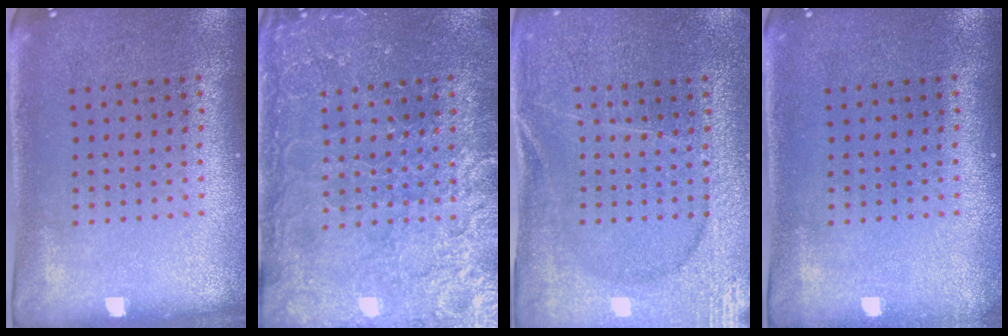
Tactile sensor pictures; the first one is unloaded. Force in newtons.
{"total": 3.7, "press": 3.7, "slide": 0.5}
{"total": 3.3, "press": 3.2, "slide": 0.6}
{"total": 0.7, "press": 0.7, "slide": 0.0}